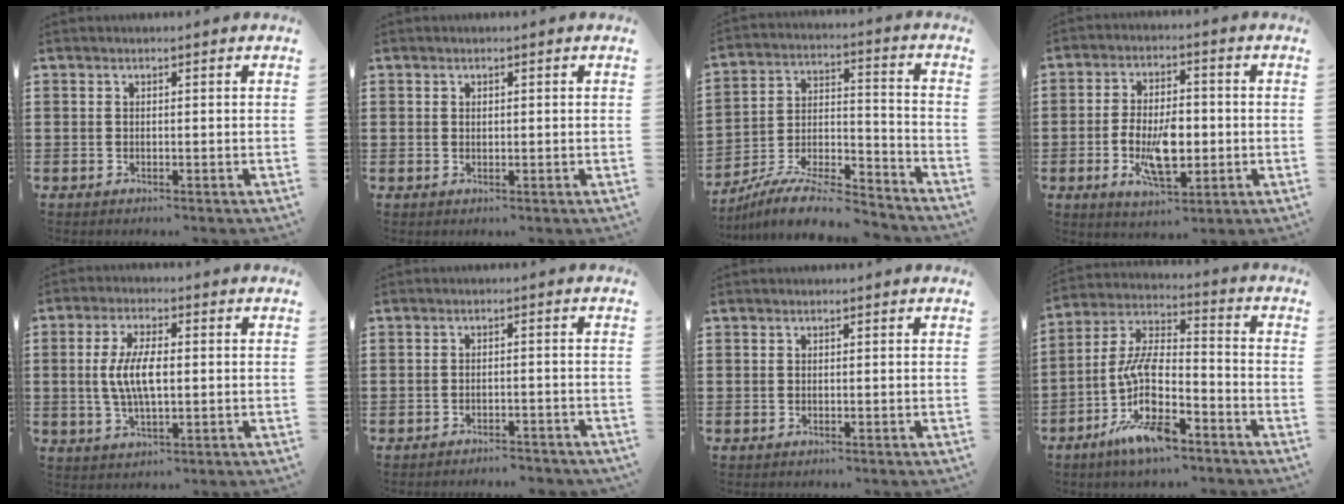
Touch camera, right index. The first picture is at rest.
{"total": 0.5, "force": [0.3, 0.4, 0.1], "torque": [-0.004, 0.002, 0.007]}
{"total": 10.5, "force": [-9.4, 1.9, 4.4], "torque": [-0.075, 0.024, -0.182]}
{"total": 8.6, "force": [-1.8, 4.1, 7.3], "torque": [-0.133, -0.006, -0.036]}
{"total": 6.9, "force": [0.2, 2.7, 6.4], "torque": [-0.147, -0.001, -0.006]}
{"total": 2.1, "force": [-2.1, 0.0, 0.3], "torque": [-0.011, 0.001, -0.045]}
{"total": 0.0}
{"total": 11.2, "force": [-5.8, 4.4, 8.5], "torque": [-0.200, -0.007, -0.120]}